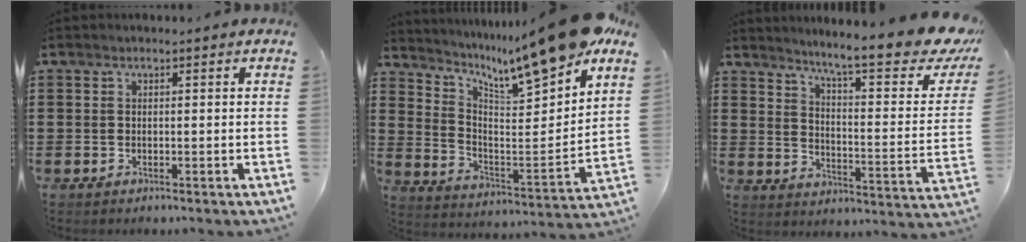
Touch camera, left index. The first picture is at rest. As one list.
[{"total": 12.2, "force": [10.2, 1.1, 6.6], "torque": [-0.123, -0.082, 0.164]}, {"total": 10.1, "force": [8.3, 0.3, 5.8], "torque": [-0.112, -0.065, 0.129]}]